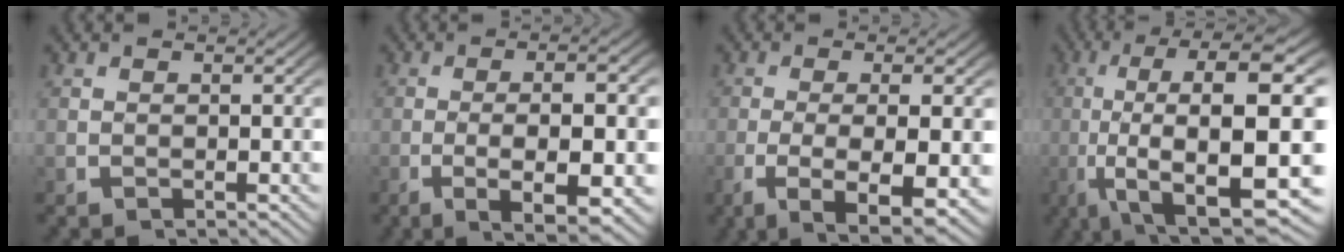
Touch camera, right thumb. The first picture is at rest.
{"total": 8.0, "force": [-2.4, 2.6, 7.2], "torque": [-0.125, -0.017, -0.025]}
{"total": 7.9, "force": [-3.1, 2.8, 6.7], "torque": [-0.127, -0.027, -0.032]}
{"total": 20.0, "force": [-1.9, 10.8, 16.7], "torque": [-0.312, -0.060, 0.004]}